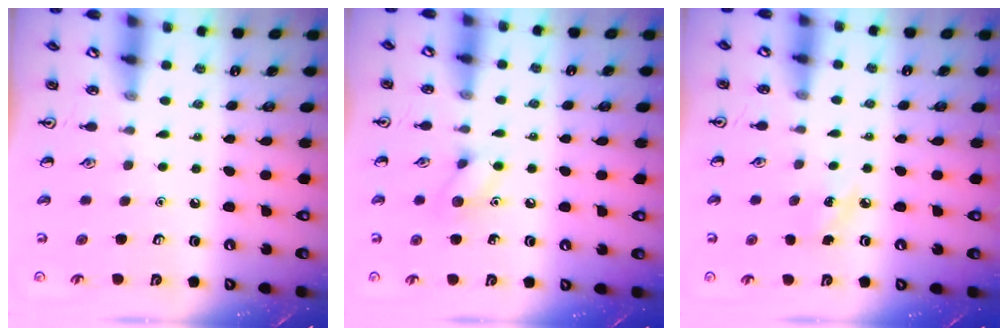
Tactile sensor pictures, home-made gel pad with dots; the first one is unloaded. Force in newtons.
{"total": 6.7, "press": 6.6, "slide": 0.9}
{"total": 5.0, "press": 4.7, "slide": 1.5}